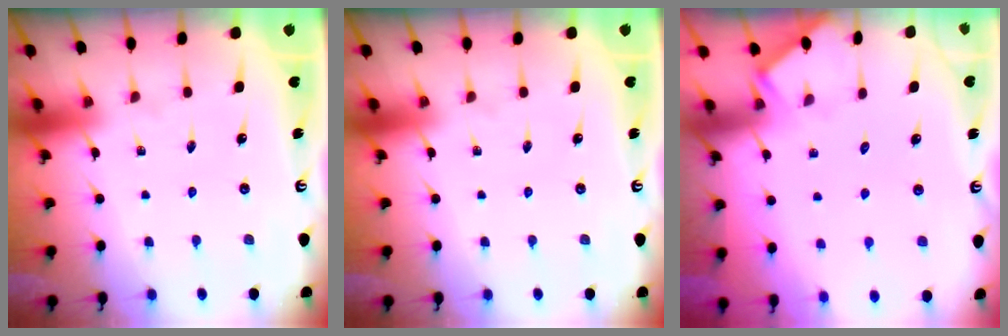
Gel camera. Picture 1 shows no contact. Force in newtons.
{"total": 0.0}
{"total": 2.4, "press": 2.4, "slide": 0.3}